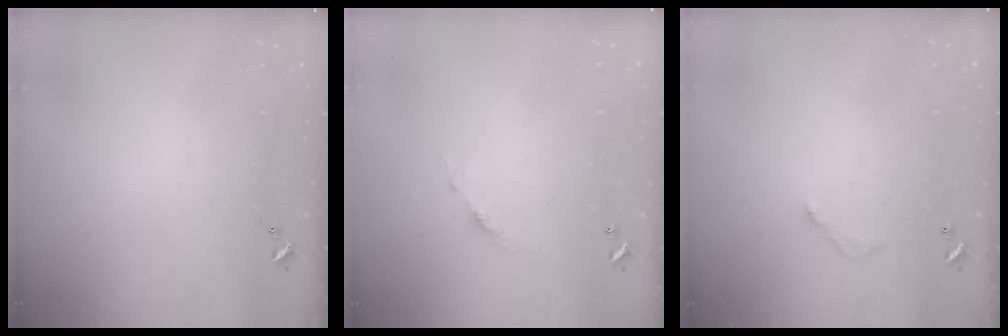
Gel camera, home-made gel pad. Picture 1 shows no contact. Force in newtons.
{"total": 5.1, "press": 5.1, "slide": 0.4}
{"total": 3.8, "press": 3.8, "slide": 0.2}